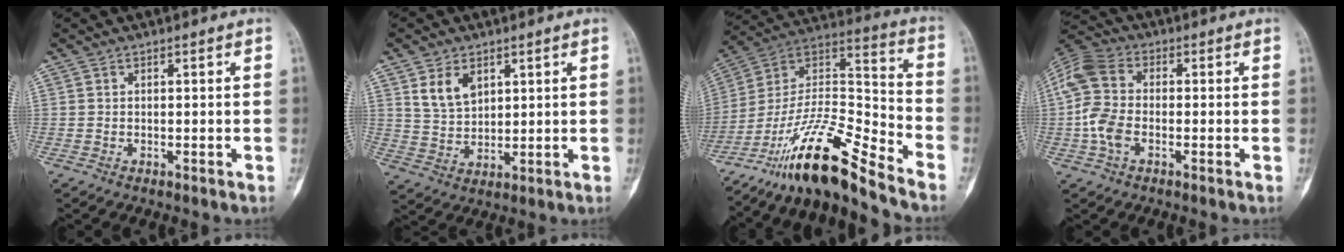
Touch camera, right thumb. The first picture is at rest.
{"total": 6.6, "force": [3.3, 4.3, 3.8], "torque": [-0.053, -0.019, 0.070]}
{"total": 18.9, "force": [-15.0, 2.7, 11.2], "torque": [-0.204, 0.099, -0.273]}
{"total": 9.4, "force": [-1.7, 6.0, 7.0], "torque": [-0.161, 0.018, -0.044]}